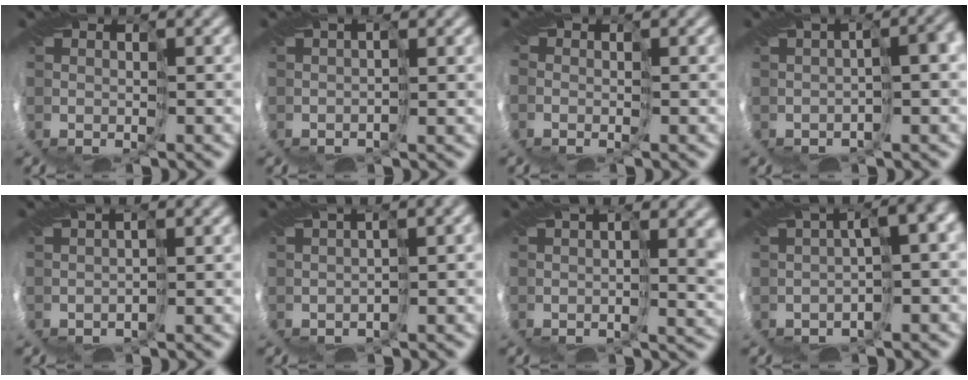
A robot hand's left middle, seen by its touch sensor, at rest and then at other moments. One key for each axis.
{"total": 1.2, "fx": 0.3, "fy": 0.9, "fz": 0.8, "tx": -0.010, "ty": 0.011, "tz": 0.007}
{"total": 0.8, "fx": -0.4, "fy": 0.5, "fz": 0.4, "tx": -0.006, "ty": 0.000, "tz": 0.002}
{"total": 4.3, "fx": -0.8, "fy": 1.7, "fz": 3.9, "tx": -0.046, "ty": 0.011, "tz": -0.006}
{"total": 0.9, "fx": -0.4, "fy": 0.4, "fz": 0.7, "tx": -0.002, "ty": 0.013, "tz": -0.001}
{"total": 4.7, "fx": -0.2, "fy": 2.2, "fz": 4.2, "tx": -0.065, "ty": 0.014, "tz": 0.014}
{"total": 6.8, "fx": 1.9, "fy": 3.2, "fz": 5.7, "tx": -0.079, "ty": 0.004, "tz": 0.041}
{"total": 8.3, "fx": -1.8, "fy": 3.5, "fz": 7.4, "tx": -0.087, "ty": 0.012, "tz": -0.008}